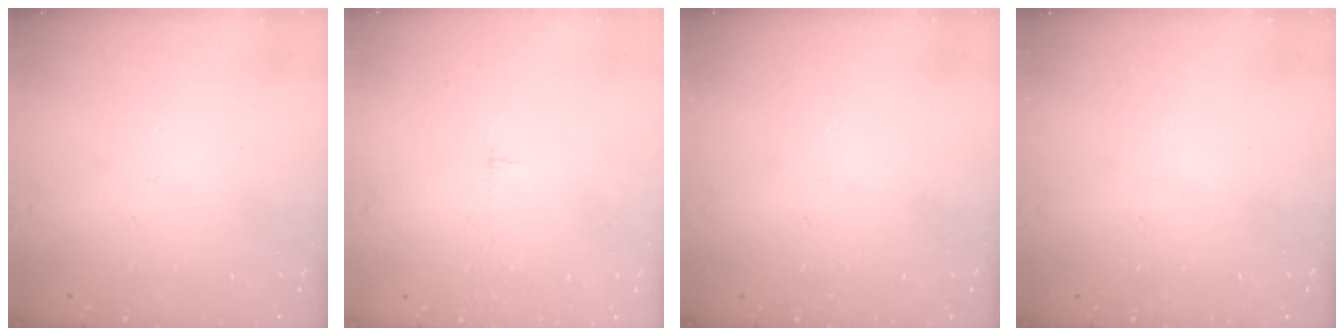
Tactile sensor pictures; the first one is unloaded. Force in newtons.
{"total": 2.5, "press": 2.5, "slide": 0.2}
{"total": 0.0}
{"total": 0.0}